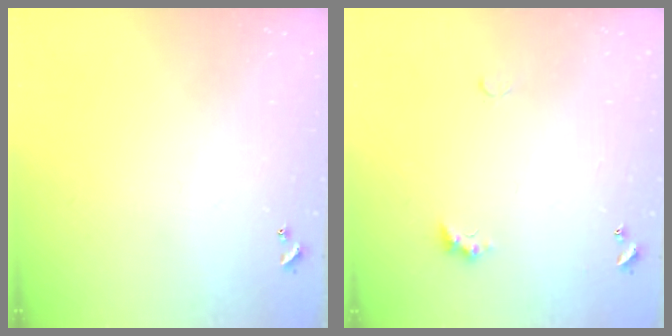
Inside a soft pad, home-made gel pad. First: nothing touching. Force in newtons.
{"total": 2.3, "press": 2.2, "slide": 0.7}